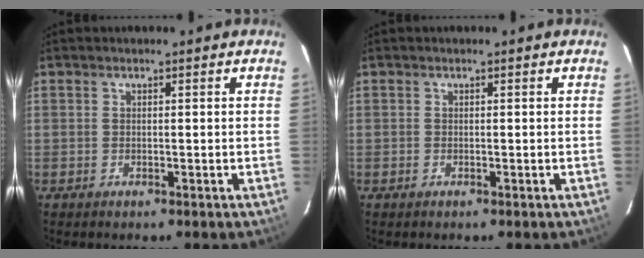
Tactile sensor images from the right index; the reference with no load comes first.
{"total": 0.0}